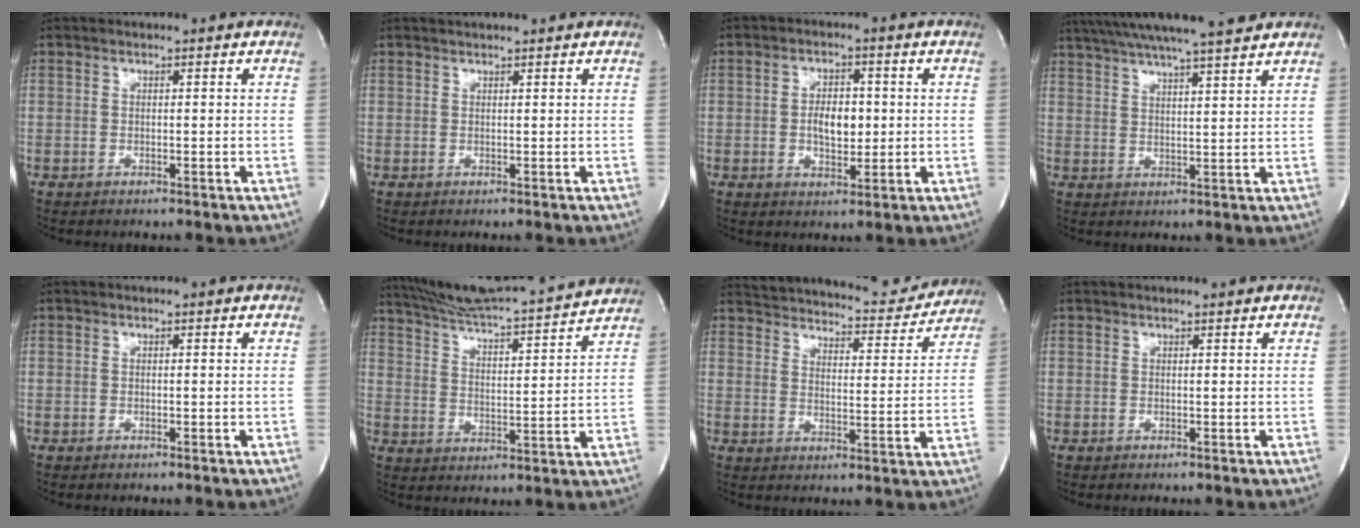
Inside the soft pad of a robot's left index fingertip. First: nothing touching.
{"total": 2.3, "force": [2.2, -0.1, 0.8], "torque": [-0.010, 0.017, 0.032]}
{"total": 5.2, "force": [-0.1, 2.7, 4.4], "torque": [-0.075, 0.000, 0.001]}
{"total": 17.2, "force": [14.9, 0.7, 8.5], "torque": [-0.152, 0.026, 0.218]}
{"total": 0.0}
{"total": 19.5, "force": [18.2, 0.4, 7.0], "torque": [-0.119, -0.007, 0.264]}
{"total": 16.8, "force": [16.1, 3.7, 3.1], "torque": [-0.038, -0.020, 0.205]}
{"total": 0.9, "force": [0.9, 0.0, 0.2], "torque": [-0.007, 0.003, 0.014]}